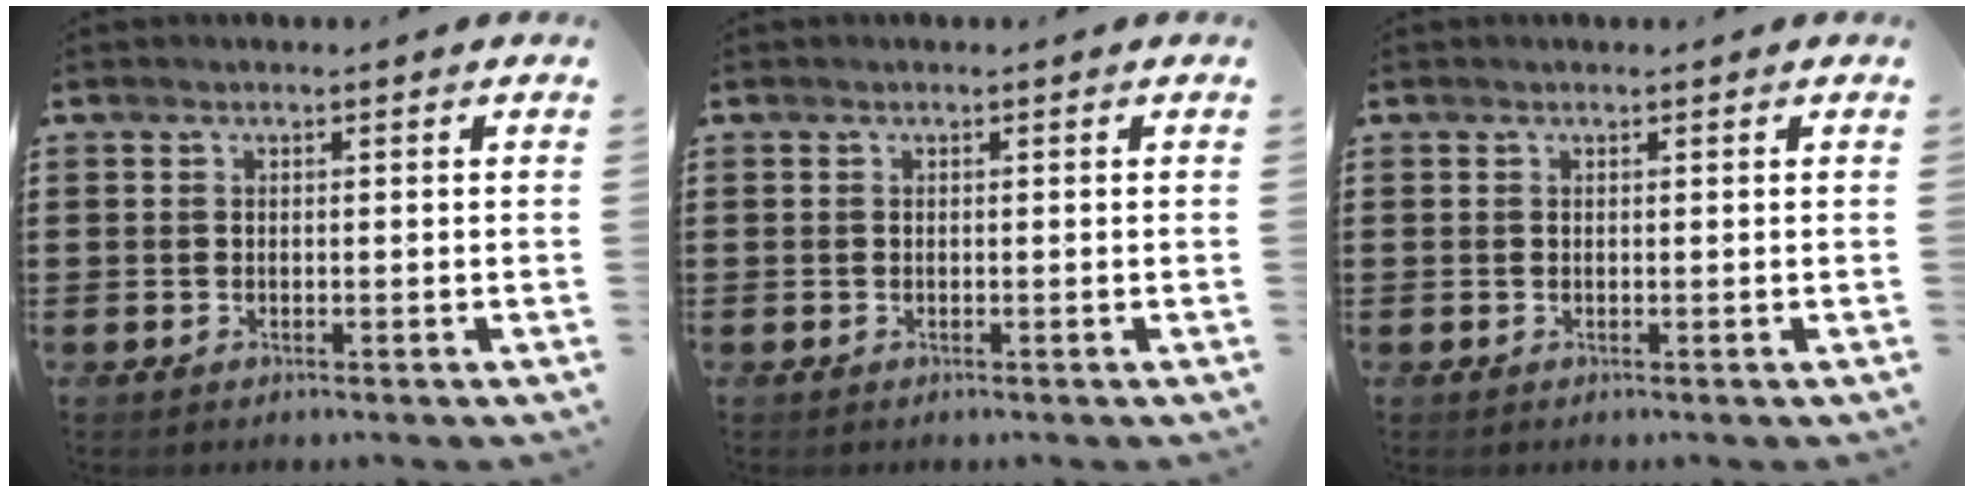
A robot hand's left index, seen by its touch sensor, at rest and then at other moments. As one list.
[{"total": 0.0}, {"total": 0.0}]